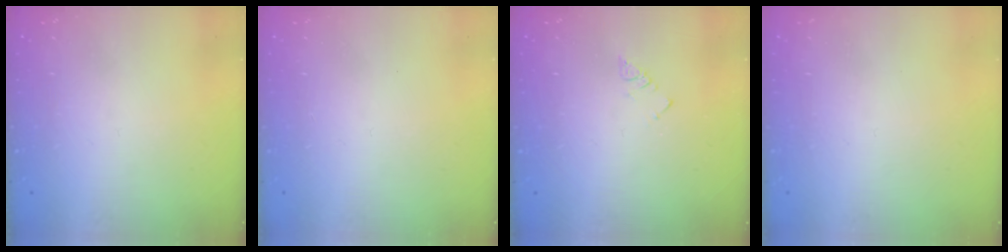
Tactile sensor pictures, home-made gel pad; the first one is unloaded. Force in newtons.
{"total": 1.6, "press": 1.6, "slide": 0.1}
{"total": 3.0, "press": 2.9, "slide": 0.4}
{"total": 1.7, "press": 1.7, "slide": 0.2}